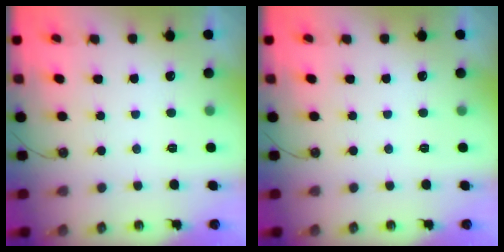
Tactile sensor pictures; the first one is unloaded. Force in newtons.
{"total": 0.0}